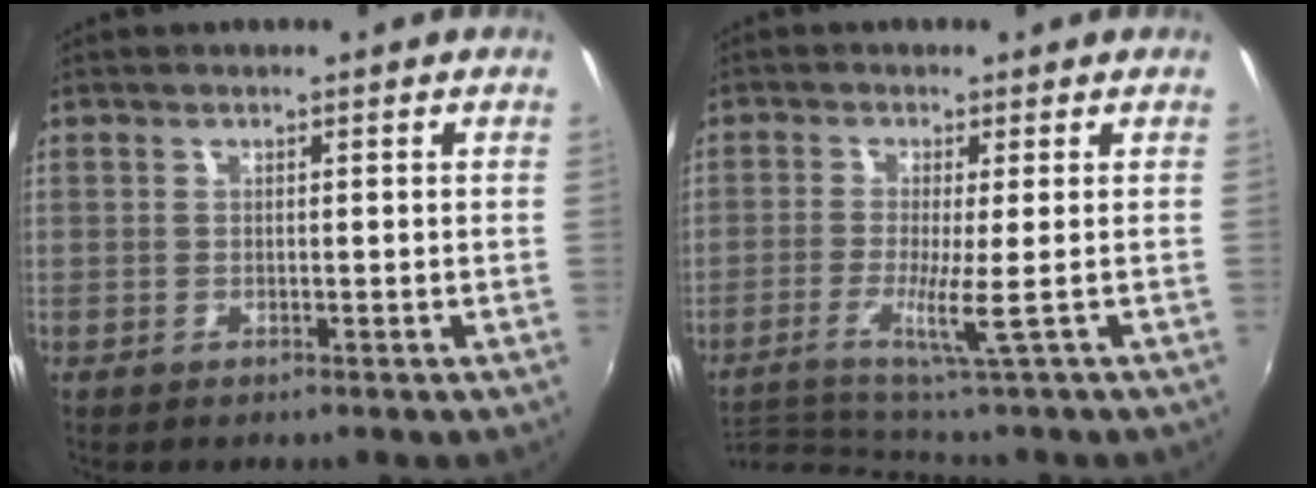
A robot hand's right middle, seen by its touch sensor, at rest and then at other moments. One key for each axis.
{"total": 10.0, "fx": -6.4, "fy": 0.3, "fz": 7.7, "tx": -0.171, "ty": -0.046, "tz": -0.110}